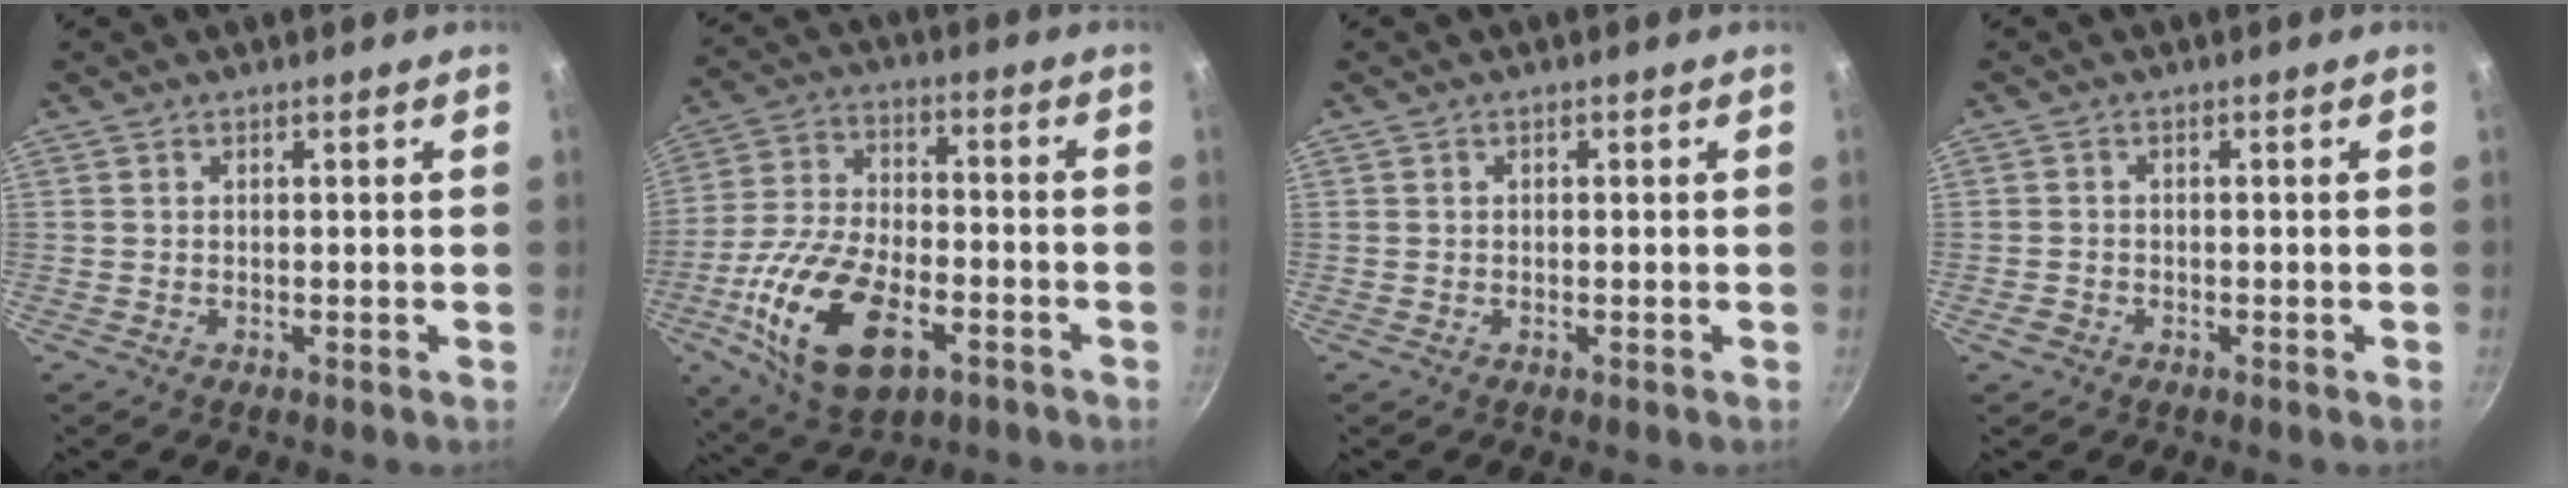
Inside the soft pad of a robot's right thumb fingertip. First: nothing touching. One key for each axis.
{"total": 19.3, "fx": -7.2, "fy": 10.3, "fz": 14.7, "tx": -0.279, "ty": 0.021, "tz": -0.130}
{"total": 0.5, "fx": 0.0, "fy": 0.4, "fz": 0.3, "tx": -0.003, "ty": 0.005, "tz": 0.001}
{"total": 1.9, "fx": -1.0, "fy": 1.4, "fz": 0.7, "tx": -0.013, "ty": 0.008, "tz": -0.018}